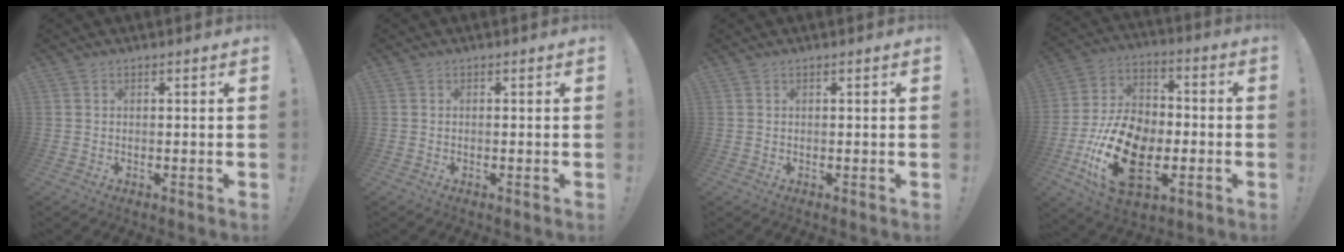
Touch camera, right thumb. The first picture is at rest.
{"total": 0.0}
{"total": 0.0}
{"total": 22.6, "force": [-7.1, 14.2, 16.1], "torque": [-0.306, 0.042, -0.108]}